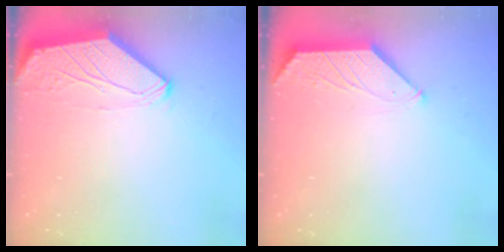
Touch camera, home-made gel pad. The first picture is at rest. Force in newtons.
{"total": 1.1, "press": 1.0, "slide": 0.4}